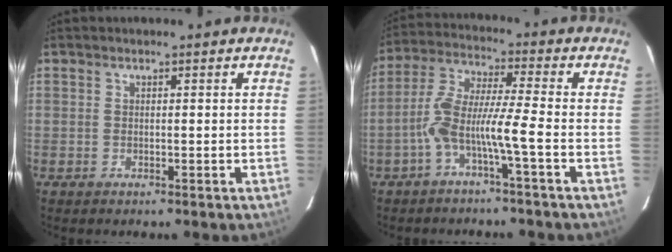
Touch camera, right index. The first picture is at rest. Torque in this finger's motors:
{"motor_torque": [1.35, -0.77, 0.59, 0.20]}